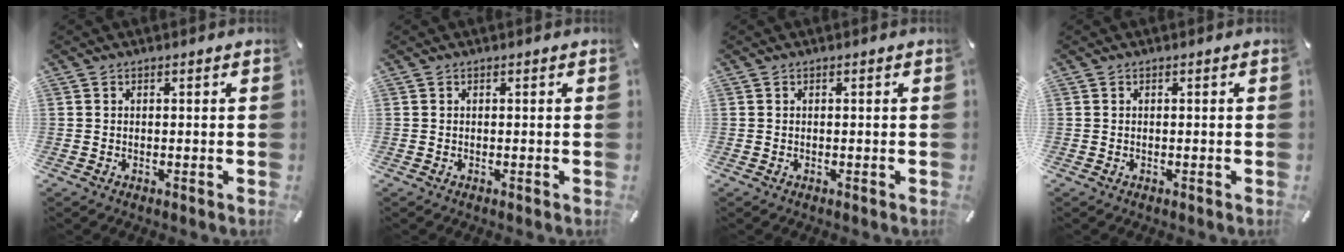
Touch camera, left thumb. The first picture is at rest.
{"total": 0.0}
{"total": 0.0}
{"total": 0.0}